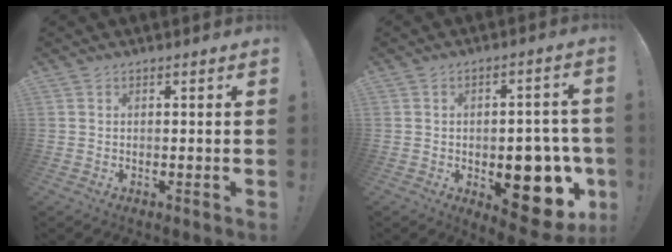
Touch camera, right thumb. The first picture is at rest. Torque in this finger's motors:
{"motor_torque": [1.03, 1.59, 1.29, -0.98, 0.45]}